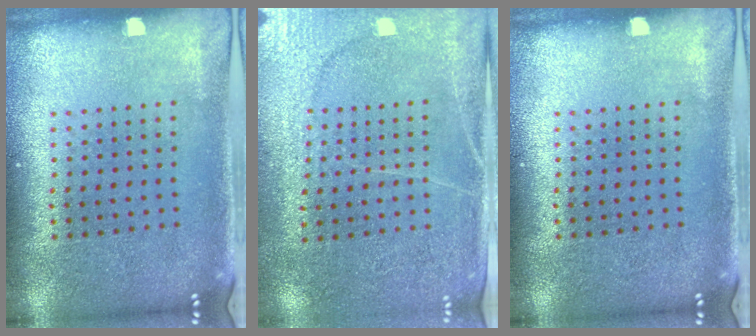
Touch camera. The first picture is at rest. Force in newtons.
{"total": 2.9, "press": 2.7, "slide": 1.1}
{"total": 0.0}